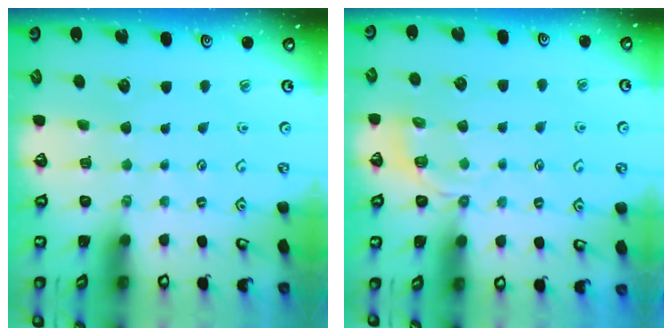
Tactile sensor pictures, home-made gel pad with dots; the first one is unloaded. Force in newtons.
{"total": 4.0, "press": 3.4, "slide": 1.9}